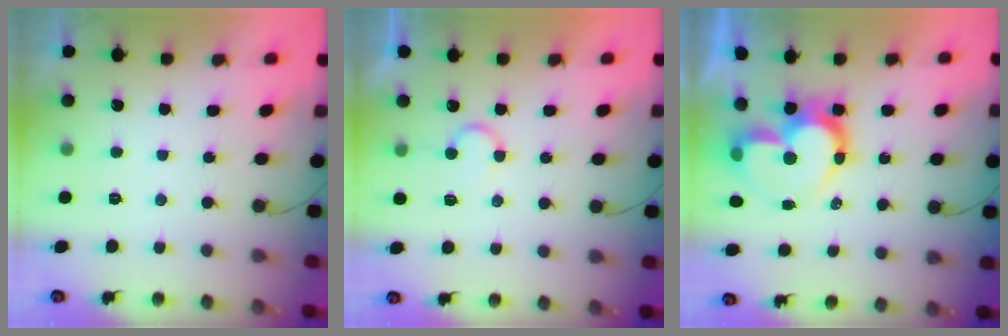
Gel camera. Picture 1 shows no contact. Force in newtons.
{"total": 5.8, "press": 5.7, "slide": 0.6}
{"total": 12.8, "press": 12.7, "slide": 1.4}